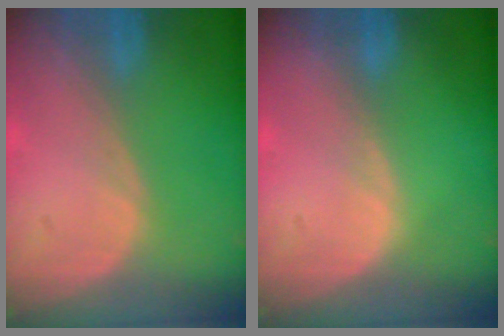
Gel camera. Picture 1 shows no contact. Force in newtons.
{"total": 0.5, "press": 0.3, "slide": 0.4}